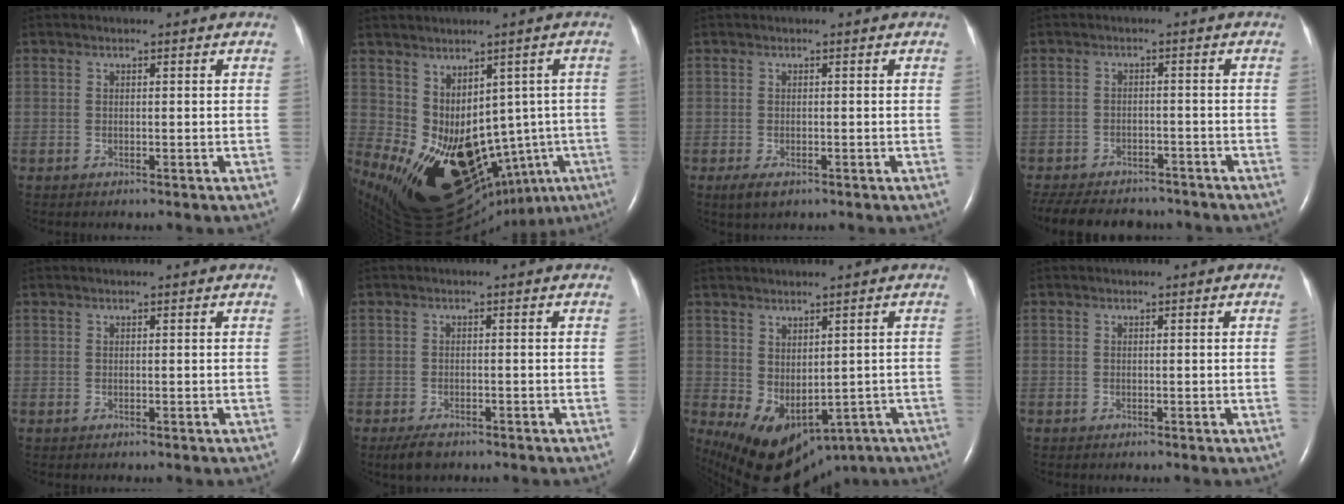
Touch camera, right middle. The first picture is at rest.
{"total": 20.6, "force": [-7.2, 12.2, 14.9], "torque": [-0.202, -0.008, -0.063]}
{"total": 1.9, "force": [-1.0, 0.8, 1.5], "torque": [-0.033, -0.004, -0.013]}
{"total": 14.4, "force": [-12.5, 5.1, 5.1], "torque": [-0.123, -0.007, -0.167]}
{"total": 0.0}
{"total": 3.8, "force": [-2.9, 1.5, 1.9], "torque": [-0.043, -0.007, -0.046]}
{"total": 10.4, "force": [-5.2, 6.3, 6.4], "torque": [-0.098, -0.004, -0.058]}
{"total": 0.6, "force": [0.0, -0.3, 0.5], "torque": [-0.008, -0.001, -0.001]}